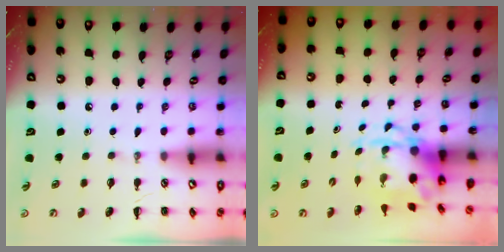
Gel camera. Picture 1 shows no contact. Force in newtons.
{"total": 3.8, "press": 3.7, "slide": 0.8}